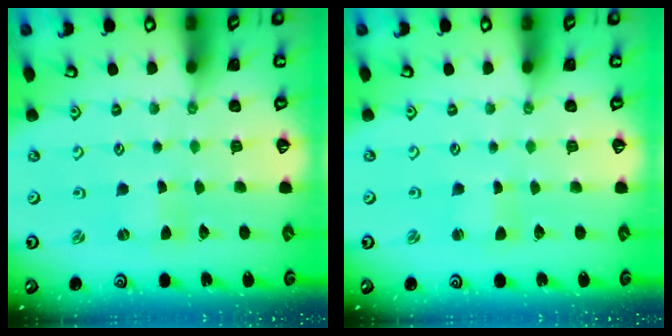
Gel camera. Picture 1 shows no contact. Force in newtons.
{"total": 1.0, "press": 1.0, "slide": 0.0}